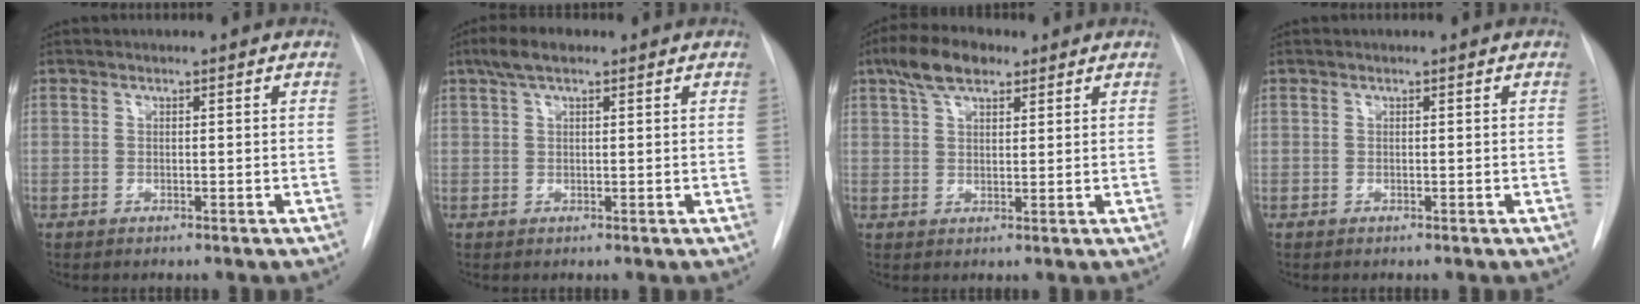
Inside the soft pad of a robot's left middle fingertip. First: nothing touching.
{"total": 3.9, "force": [2.4, 1.2, 2.7], "torque": [-0.061, 0.018, 0.044]}
{"total": 6.6, "force": [4.2, 2.9, 4.2], "torque": [-0.084, 0.021, 0.076]}
{"total": 0.0}